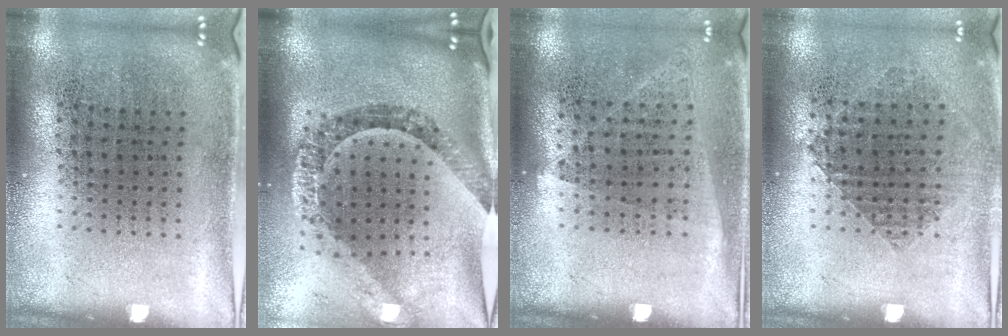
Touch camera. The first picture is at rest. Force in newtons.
{"total": 2.2, "press": 1.8, "slide": 1.3}
{"total": 1.0, "press": 0.9, "slide": 0.4}
{"total": 0.9, "press": 0.9, "slide": 0.2}